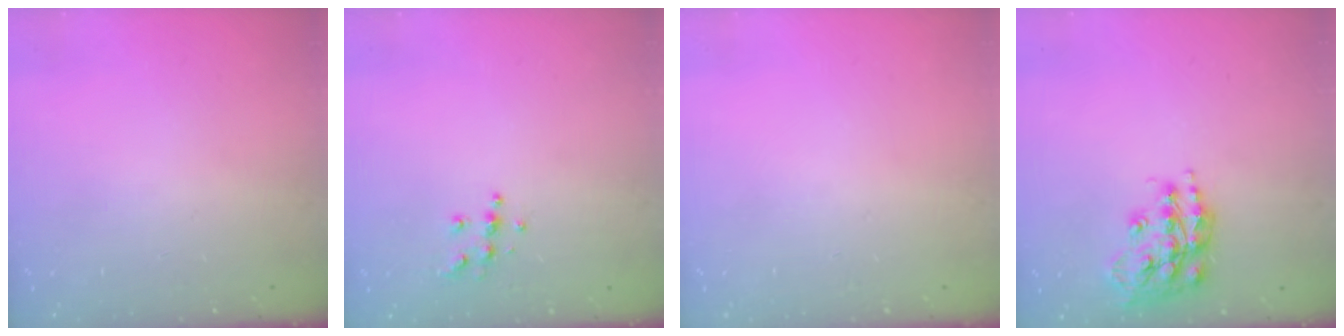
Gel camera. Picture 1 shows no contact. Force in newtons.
{"total": 5.9, "press": 5.9, "slide": 0.2}
{"total": 0.0}
{"total": 16.0, "press": 16.0, "slide": 1.2}